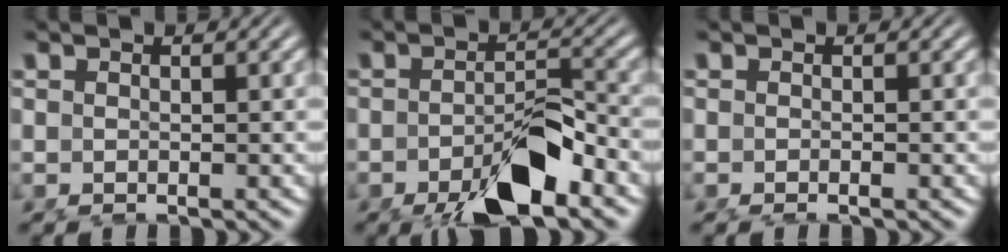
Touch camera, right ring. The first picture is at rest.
{"total": 6.1, "force": [-3.6, 1.7, 4.6], "torque": [-0.062, -0.015, -0.053]}
{"total": 0.5, "force": [-0.4, 0.1, 0.3], "torque": [-0.007, 0.000, -0.009]}